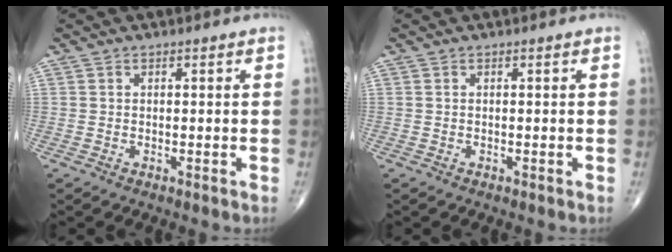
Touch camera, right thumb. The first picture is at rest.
{"total": 0.0}